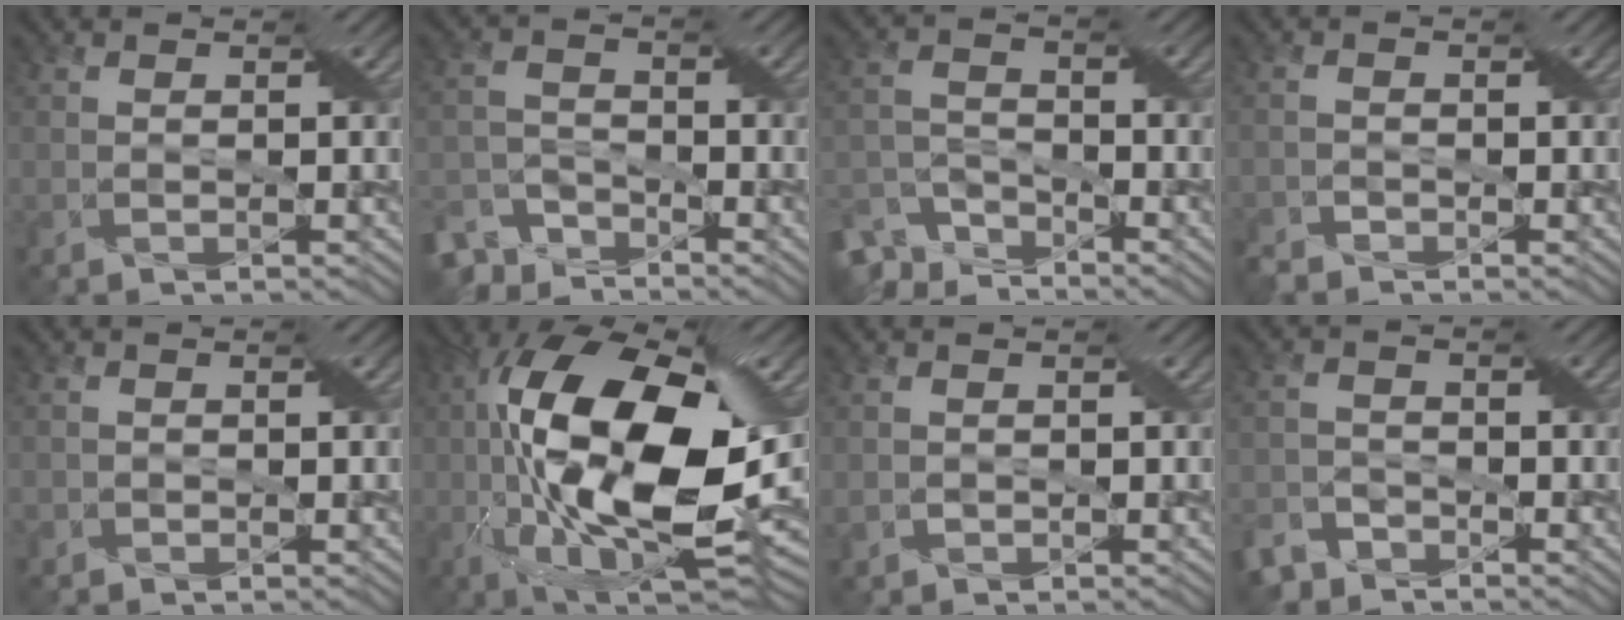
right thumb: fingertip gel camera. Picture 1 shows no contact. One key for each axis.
{"total": 6.6, "fx": -5.3, "fy": 3.0, "fz": 2.5, "tx": -0.053, "ty": -0.012, "tz": -0.116}
{"total": 7.6, "fx": -6.2, "fy": 3.3, "fz": 2.9, "tx": -0.067, "ty": -0.013, "tz": -0.131}
{"total": 2.0, "fx": -1.8, "fy": 0.7, "fz": 0.3, "tx": -0.014, "ty": -0.002, "tz": -0.044}
{"total": 0.7, "fx": -0.2, "fy": 0.6, "fz": 0.0, "tx": -0.002, "ty": -0.002, "tz": -0.007}
{"total": 21.3, "fx": -0.3, "fy": 9.4, "fz": 19.2, "tx": -0.359, "ty": 0.008, "tz": -0.021}
{"total": 1.0, "fx": -0.1, "fy": 1.0, "fz": 0.1, "tx": -0.012, "ty": -0.003, "tz": -0.001}
{"total": 3.8, "fx": -3.3, "fy": 1.7, "fz": 0.9, "tx": -0.021, "ty": -0.002, "tz": -0.074}